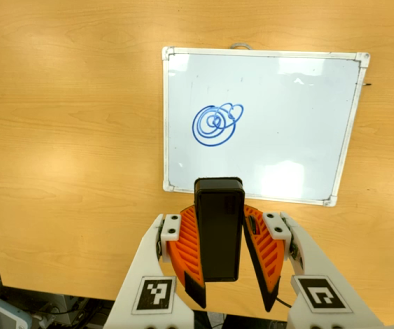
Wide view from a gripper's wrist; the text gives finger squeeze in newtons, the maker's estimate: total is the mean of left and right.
{"total": 7.4, "left": 6.8, "right": 8.0}